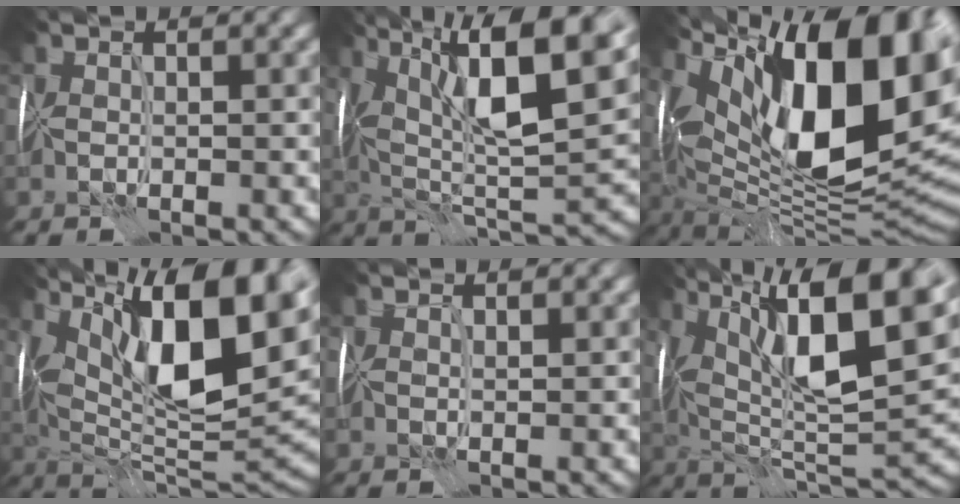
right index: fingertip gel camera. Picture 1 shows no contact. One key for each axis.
{"total": 12.3, "fx": 4.2, "fy": 4.5, "fz": 10.6, "tx": -0.184, "ty": 0.012, "tz": 0.069}
{"total": 17.1, "fx": 5.3, "fy": 7.8, "fz": 14.2, "tx": -0.204, "ty": 0.021, "tz": 0.084}
{"total": 15.6, "fx": 5.8, "fy": 6.9, "fz": 12.7, "tx": -0.201, "ty": 0.020, "tz": 0.095}
{"total": 1.2, "fx": 1.0, "fy": 0.2, "fz": 0.7, "tx": -0.003, "ty": 0.006, "tz": 0.015}
{"total": 14.0, "fx": 5.1, "fy": 5.8, "fz": 11.7, "tx": -0.199, "ty": 0.013, "tz": 0.083}